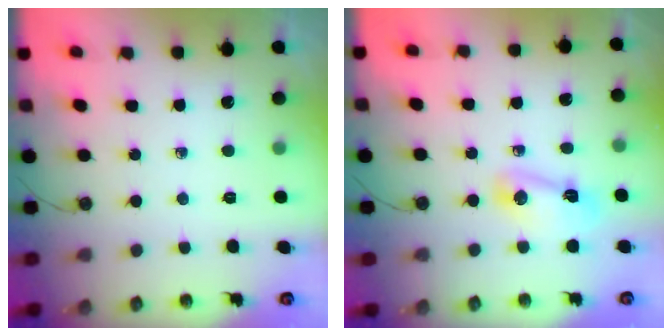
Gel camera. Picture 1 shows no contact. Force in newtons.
{"total": 5.4, "press": 5.4, "slide": 0.4}